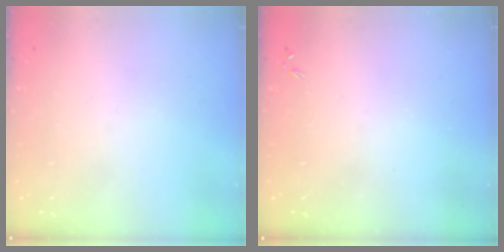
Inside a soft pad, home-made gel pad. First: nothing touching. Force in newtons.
{"total": 0.0}